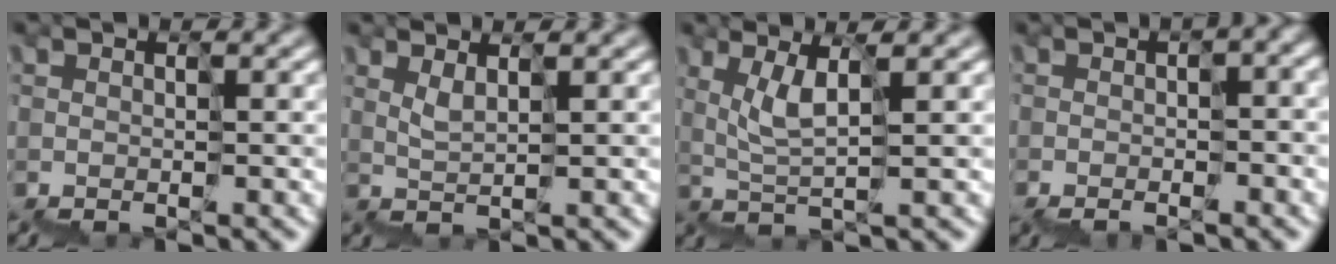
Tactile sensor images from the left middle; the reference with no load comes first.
{"total": 3.1, "force": [1.7, -1.6, -2.0], "torque": [0.016, 0.016, 0.028]}
{"total": 2.2, "force": [1.7, -1.3, -0.5], "torque": [-0.016, 0.015, 0.030]}
{"total": 3.3, "force": [-0.7, 1.3, 3.0], "torque": [-0.014, 0.011, -0.003]}